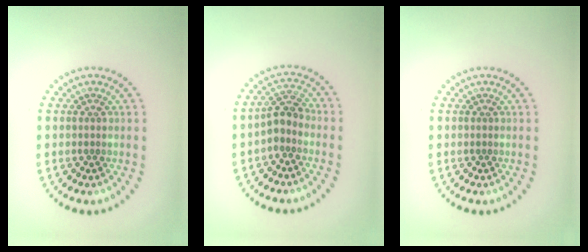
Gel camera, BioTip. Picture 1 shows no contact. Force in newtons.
{"total": 2.4, "press": 2.0, "slide": 1.4}
{"total": 0.0}